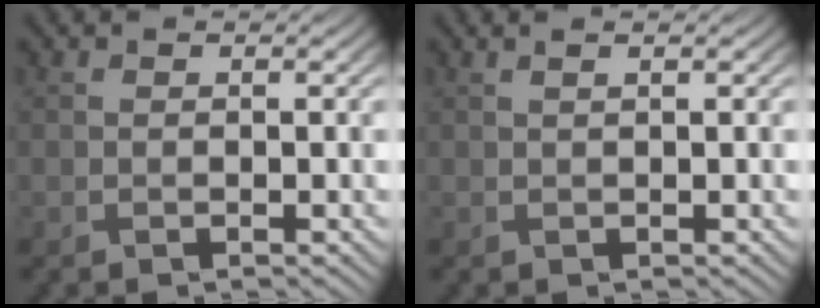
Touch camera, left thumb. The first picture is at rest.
{"total": 0.9, "force": [0.6, 0.1, 0.7], "torque": [-0.012, 0.001, 0.007]}